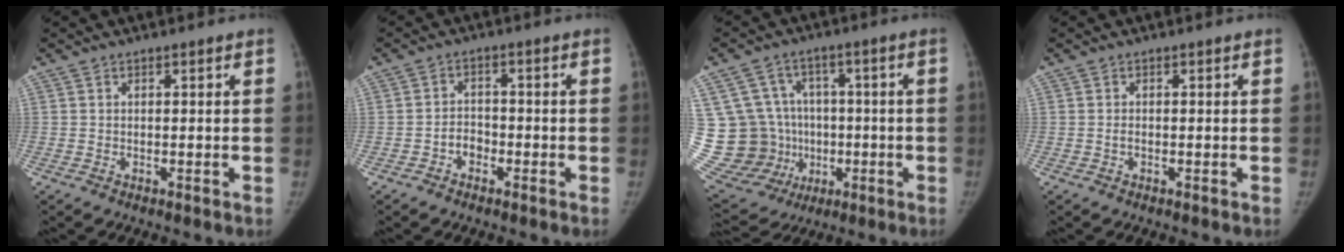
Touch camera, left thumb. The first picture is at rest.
{"total": 3.3, "force": [-1.6, 2.5, 1.5], "torque": [-0.008, 0.015, -0.032]}
{"total": 21.4, "force": [-0.1, 19.6, 8.6], "torque": [-0.182, 0.044, 0.034]}
{"total": 0.7, "force": [-0.1, 0.5, 0.5], "torque": [-0.012, 0.000, -0.004]}